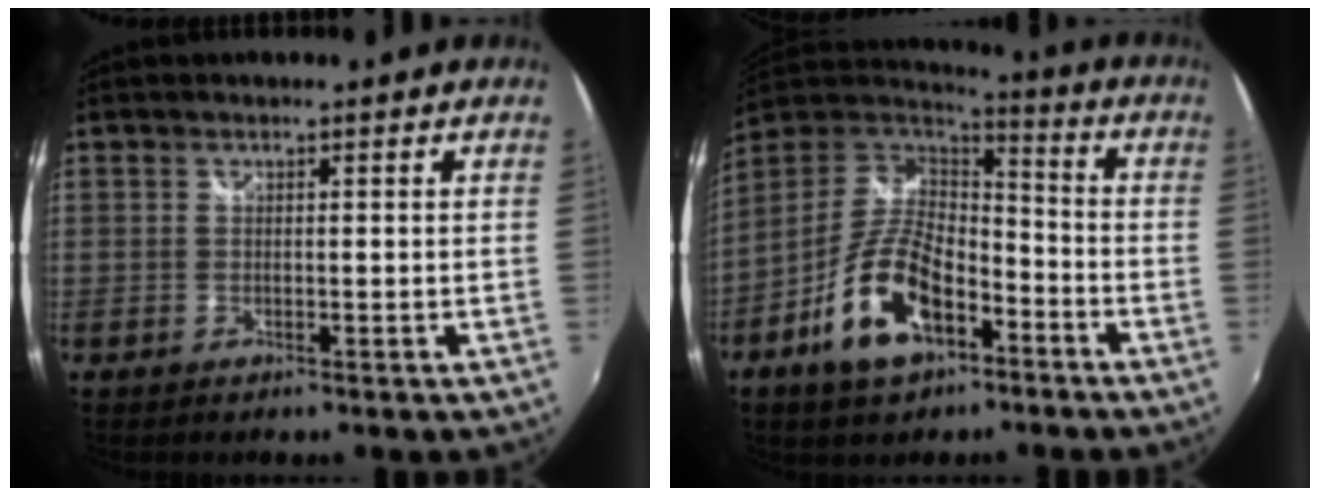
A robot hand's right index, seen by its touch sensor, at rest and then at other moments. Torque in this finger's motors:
{"motor_torque": [0.69, -0.54, 1.05, 0.21]}